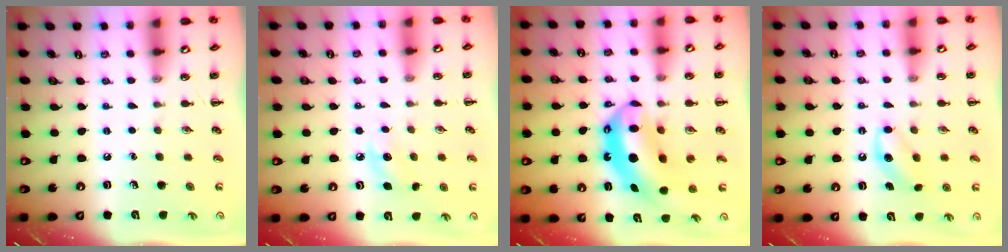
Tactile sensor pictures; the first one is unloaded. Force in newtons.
{"total": 7.4, "press": 7.2, "slide": 1.8}
{"total": 10.9, "press": 10.7, "slide": 2.5}
{"total": 7.0, "press": 6.8, "slide": 1.7}